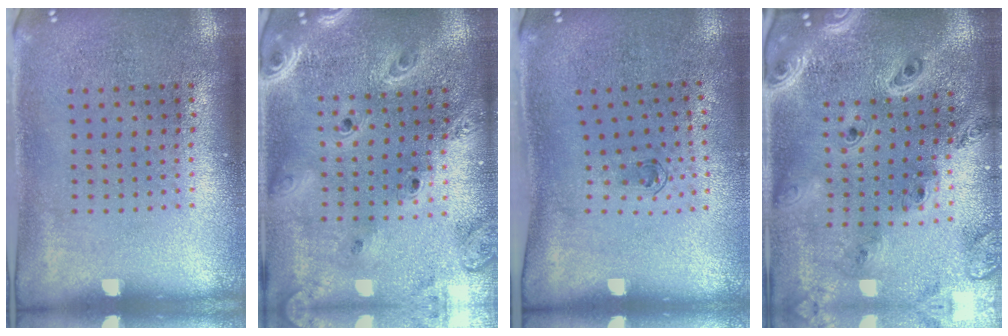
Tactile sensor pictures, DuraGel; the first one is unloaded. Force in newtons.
{"total": 2.8, "press": 2.4, "slide": 1.4}
{"total": 0.6, "press": 0.3, "slide": 0.5}
{"total": 2.5, "press": 2.2, "slide": 1.1}